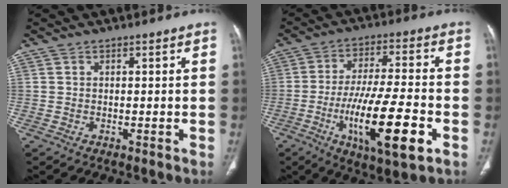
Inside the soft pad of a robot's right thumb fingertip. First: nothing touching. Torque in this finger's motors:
{"motor_torque": [1.58, 3.43, 1.69, -0.01, 0.51]}